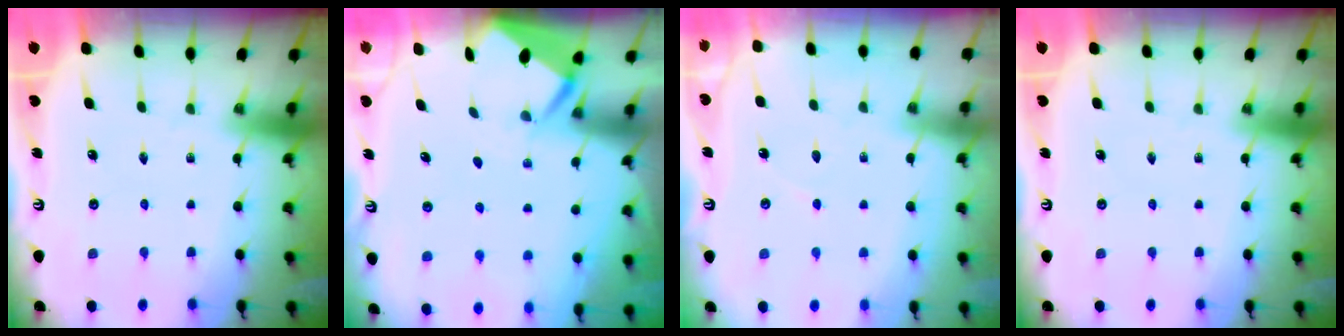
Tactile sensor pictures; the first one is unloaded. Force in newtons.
{"total": 2.8, "press": 2.8, "slide": 0.4}
{"total": 2.9, "press": 2.9, "slide": 0.3}
{"total": 0.0}